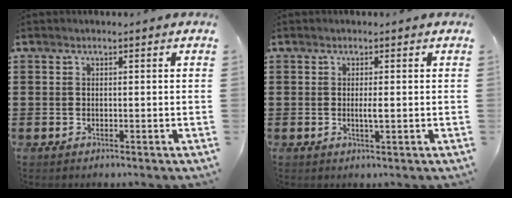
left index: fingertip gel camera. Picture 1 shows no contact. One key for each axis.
{"total": 1.7, "fx": 0.0, "fy": 0.1, "fz": 1.7, "tx": -0.031, "ty": -0.004, "tz": -0.001}